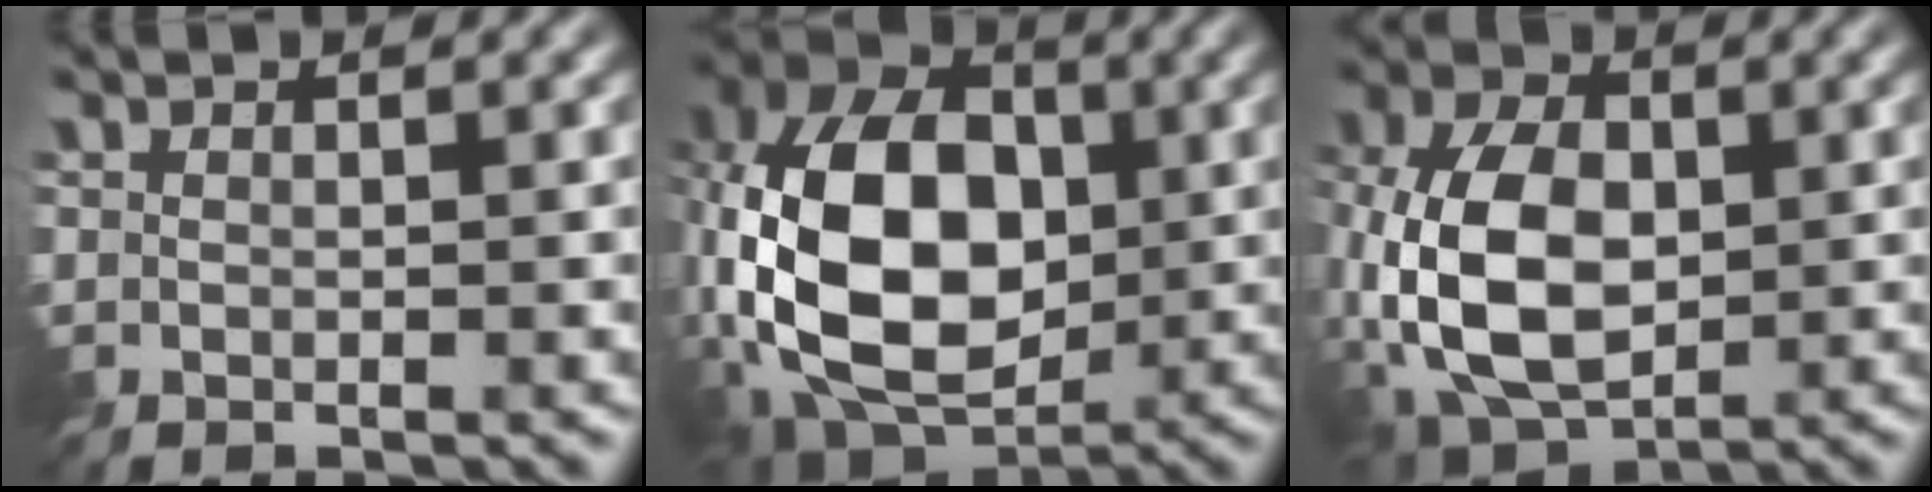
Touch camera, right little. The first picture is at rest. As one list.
[{"total": 15.2, "force": [-1.8, 10.2, 11.2], "torque": [-0.230, 0.001, -0.046]}, {"total": 10.6, "force": [-1.4, 6.7, 8.2], "torque": [-0.186, 0.001, -0.036]}]